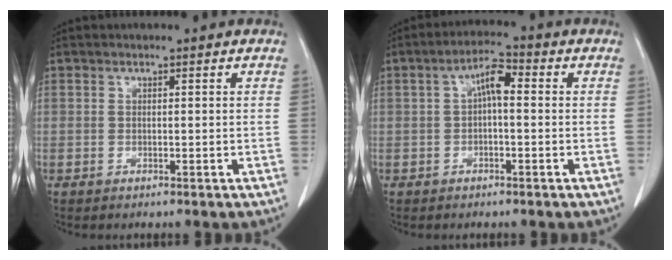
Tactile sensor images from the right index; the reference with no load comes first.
{"total": 4.6, "force": [0.4, 1.4, 4.4], "torque": [-0.080, 0.021, 0.004]}